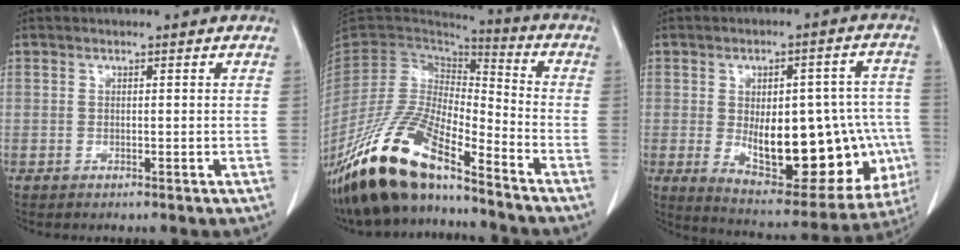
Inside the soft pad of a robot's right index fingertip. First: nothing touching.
{"total": 21.0, "force": [-15.4, 5.4, 13.2], "torque": [-0.288, -0.030, -0.294]}
{"total": 24.5, "force": [-4.0, 10.7, 21.7], "torque": [-0.261, 0.020, -0.025]}